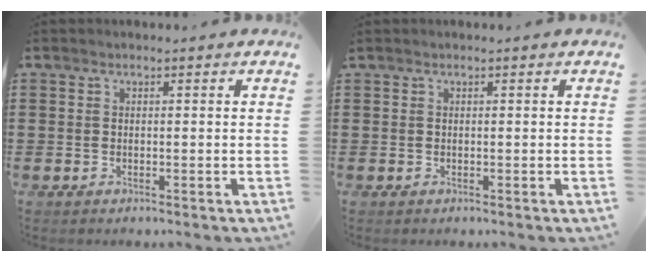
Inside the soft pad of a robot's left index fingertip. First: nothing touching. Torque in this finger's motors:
{"motor_torque": [0.90, -1.24, 0.81, 0.11]}